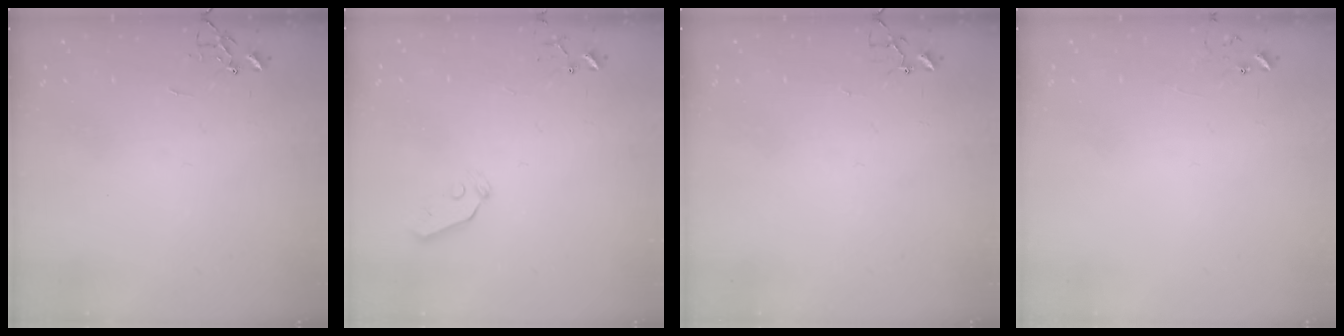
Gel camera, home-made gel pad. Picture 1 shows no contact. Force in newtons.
{"total": 3.8, "press": 3.8, "slide": 0.3}
{"total": 4.1, "press": 4.1, "slide": 0.2}
{"total": 5.8, "press": 5.8, "slide": 0.5}